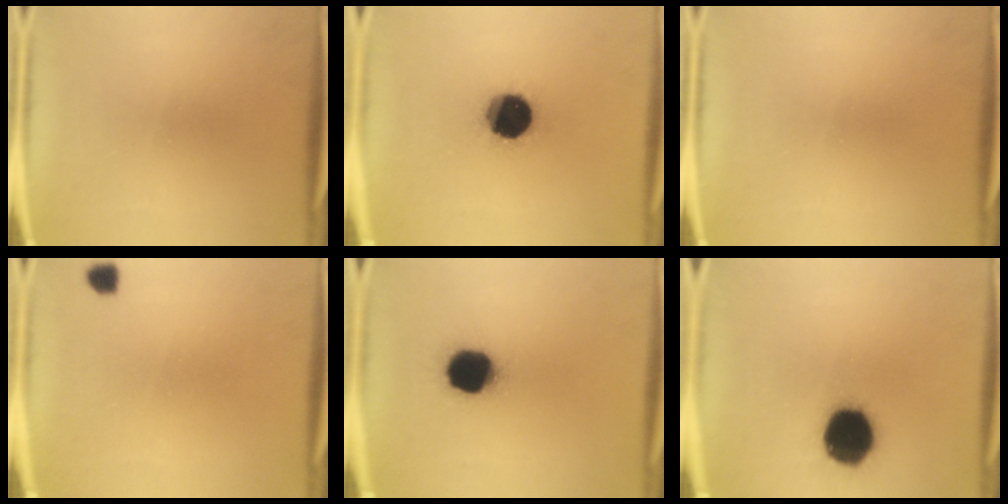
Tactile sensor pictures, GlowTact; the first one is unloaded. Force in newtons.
{"total": 18.4}
{"total": 0.0}
{"total": 2.0}
{"total": 14.2}
{"total": 17.2}